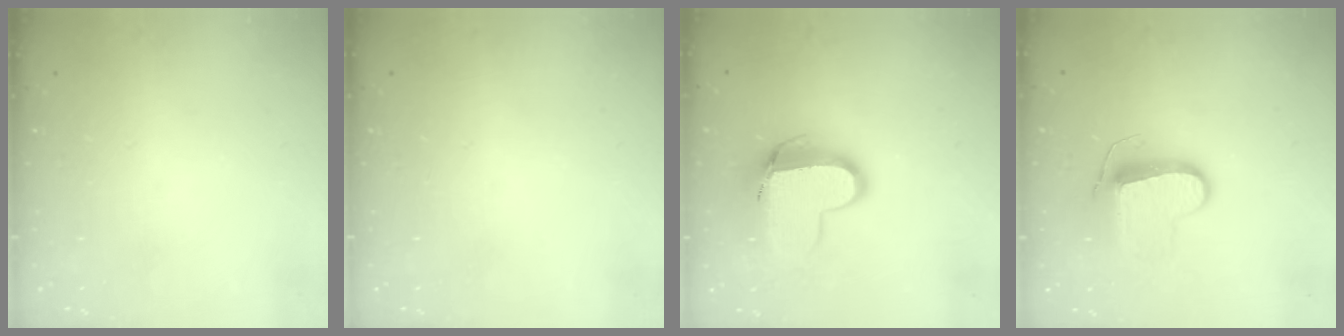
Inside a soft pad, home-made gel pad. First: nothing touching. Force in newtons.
{"total": 0.0}
{"total": 11.4, "press": 11.4, "slide": 1.1}
{"total": 10.0, "press": 10.0, "slide": 0.5}